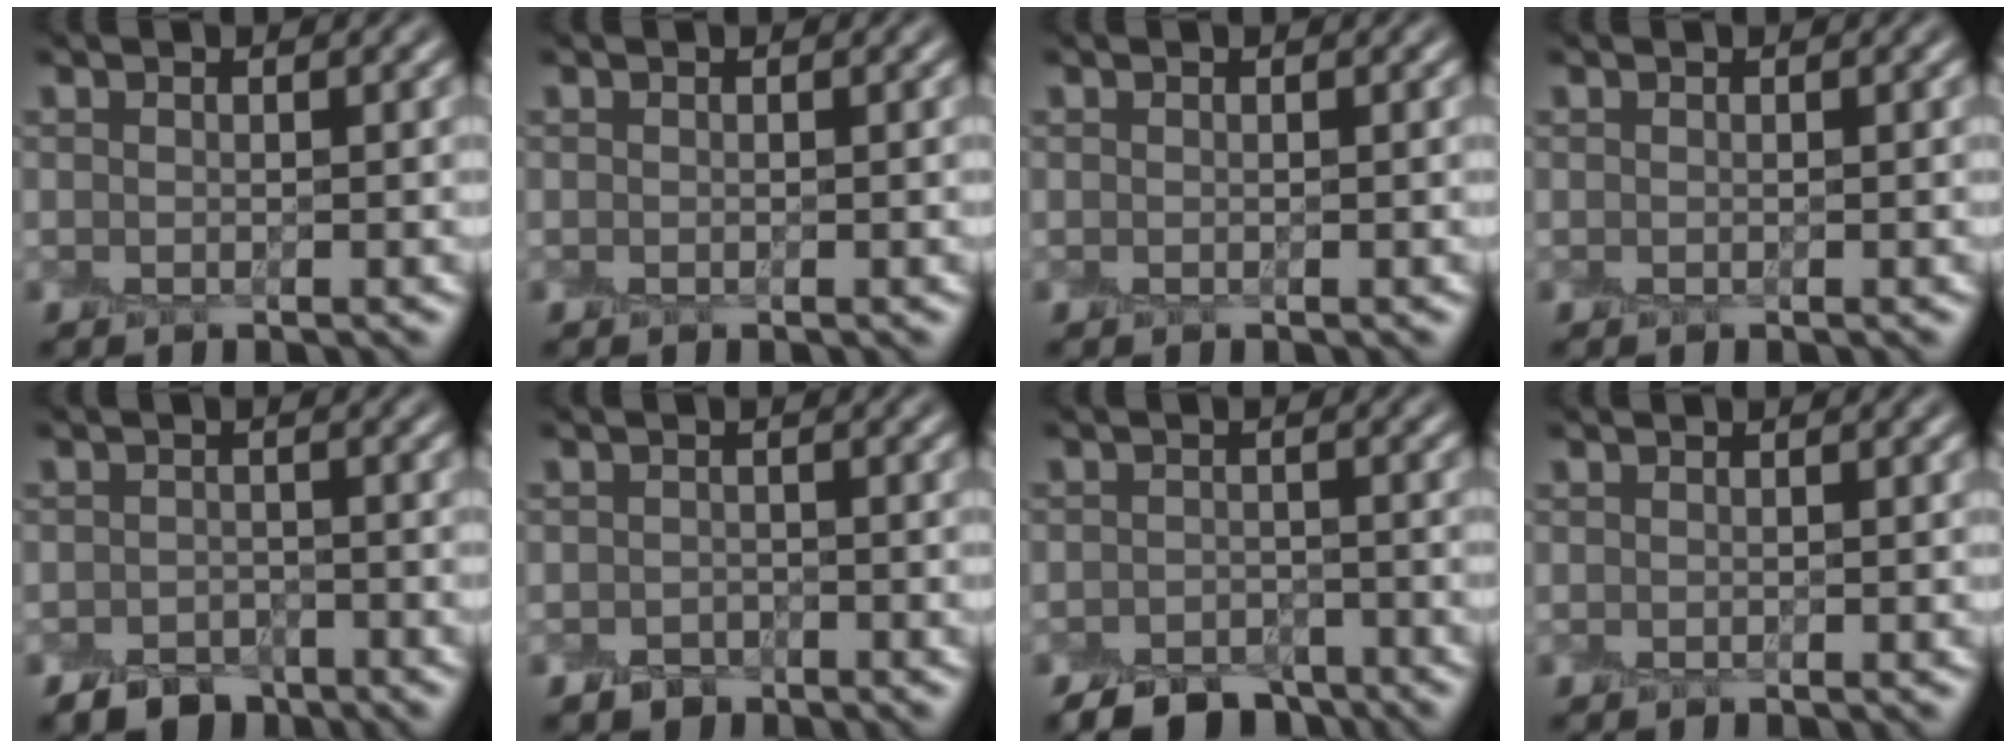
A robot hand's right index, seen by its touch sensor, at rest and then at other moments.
{"total": 0.0}
{"total": 0.0}
{"total": 0.0}
{"total": 2.9, "force": [-2.2, 1.7, 0.9], "torque": [-0.010, -0.002, -0.044]}
{"total": 1.4, "force": [-1.0, 0.9, 0.3], "torque": [-0.001, 0.000, -0.021]}
{"total": 4.5, "force": [-3.6, 2.1, 1.5], "torque": [-0.017, -0.005, -0.064]}
{"total": 0.0}